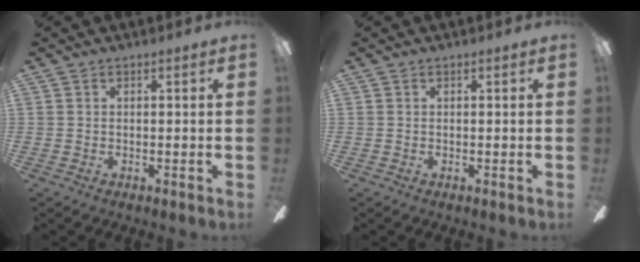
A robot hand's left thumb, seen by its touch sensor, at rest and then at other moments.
{"total": 0.0}